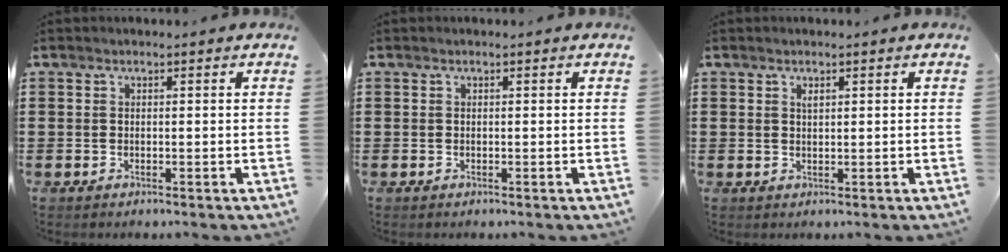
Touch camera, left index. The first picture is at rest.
{"total": 0.0}
{"total": 0.9, "force": [0.6, 0.3, 0.6], "torque": [-0.013, 0.001, 0.010]}